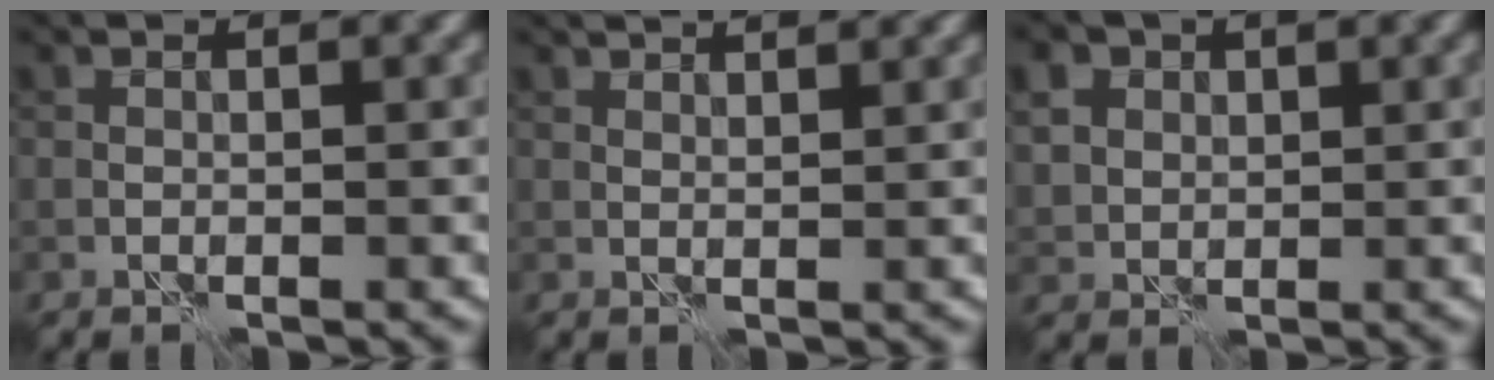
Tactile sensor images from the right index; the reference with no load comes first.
{"total": 3.5, "force": [2.8, 1.1, 1.8], "torque": [-0.019, 0.020, 0.017]}
{"total": 3.2, "force": [1.3, 2.4, 1.6], "torque": [-0.043, 0.003, 0.024]}